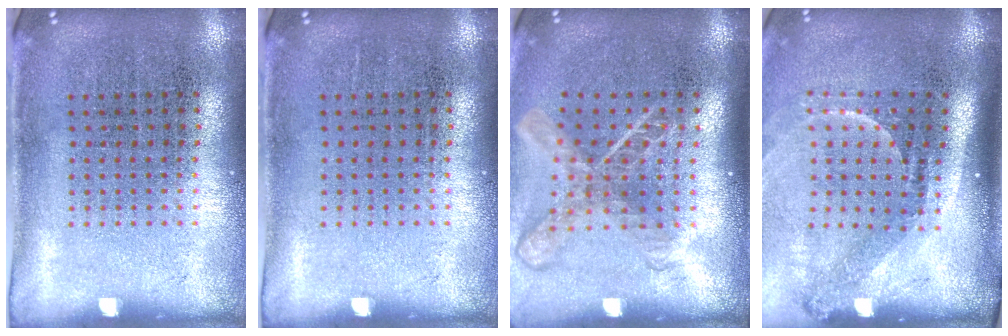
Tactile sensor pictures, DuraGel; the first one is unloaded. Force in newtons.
{"total": 0.0}
{"total": 1.8, "press": 1.4, "slide": 1.2}
{"total": 2.3, "press": 1.5, "slide": 1.7}